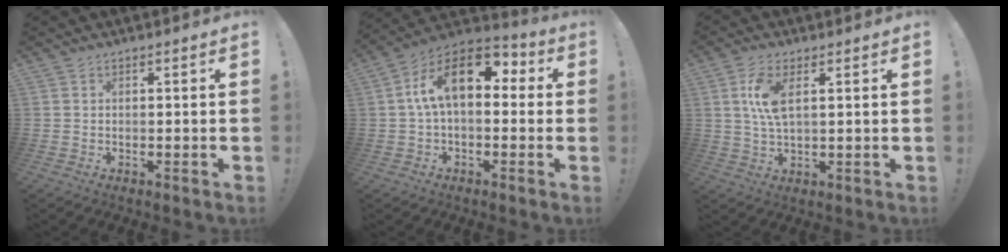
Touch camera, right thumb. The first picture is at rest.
{"total": 16.1, "force": [4.2, 8.6, 12.9], "torque": [-0.225, 0.001, 0.073]}
{"total": 8.2, "force": [2.6, 3.3, 7.1], "torque": [-0.137, -0.008, 0.042]}